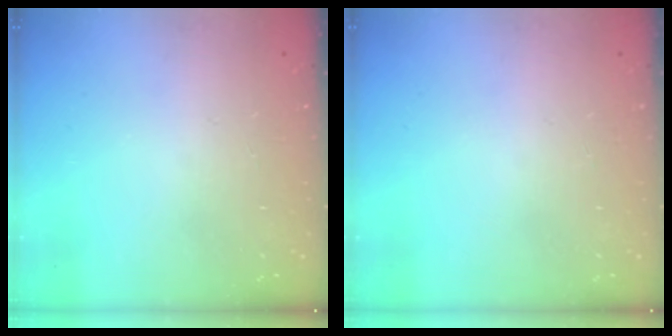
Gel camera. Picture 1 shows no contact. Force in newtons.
{"total": 0.0}